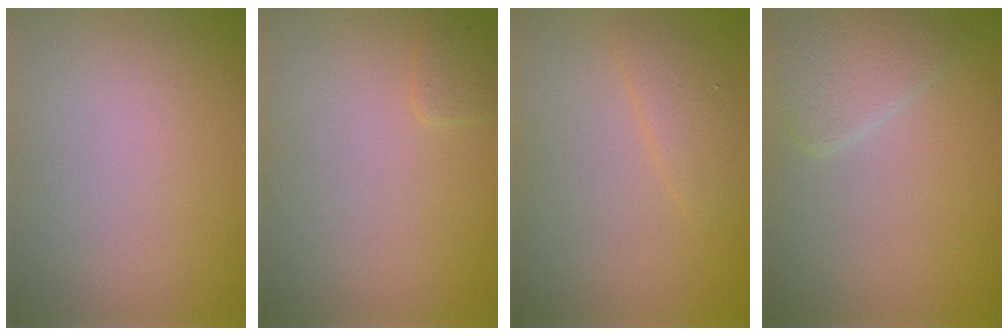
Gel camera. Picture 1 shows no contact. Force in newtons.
{"total": 0.9, "press": 0.9, "slide": 0.1}
{"total": 1.5, "press": 1.5, "slide": 0.1}
{"total": 2.5, "press": 2.5, "slide": 0.0}